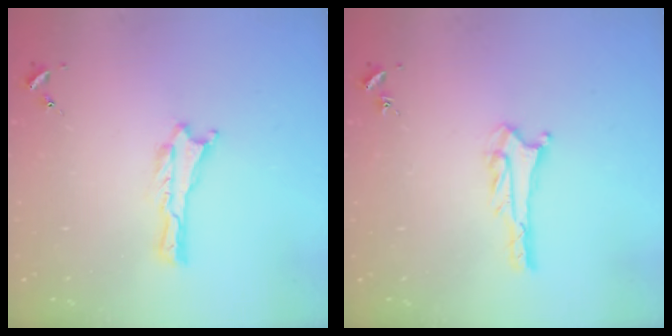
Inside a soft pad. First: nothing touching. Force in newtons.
{"total": 2.8, "press": 2.8, "slide": 0.2}